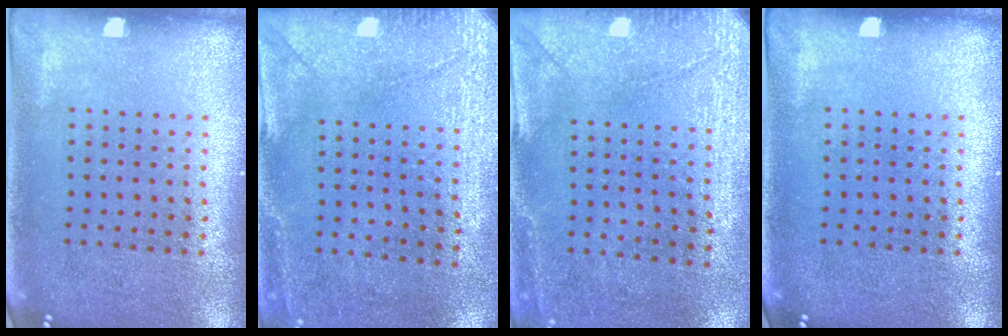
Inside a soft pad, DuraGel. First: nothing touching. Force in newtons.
{"total": 2.9, "press": 2.3, "slide": 1.8}
{"total": 2.9, "press": 2.3, "slide": 1.8}
{"total": 0.0}